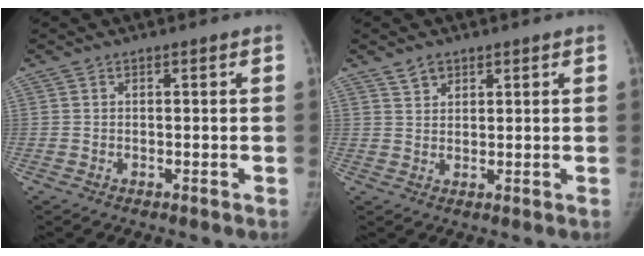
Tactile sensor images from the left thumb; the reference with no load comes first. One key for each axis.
{"total": 2.5, "fx": 1.9, "fy": 1.5, "fz": 0.7, "tx": -0.002, "ty": -0.009, "tz": 0.036}